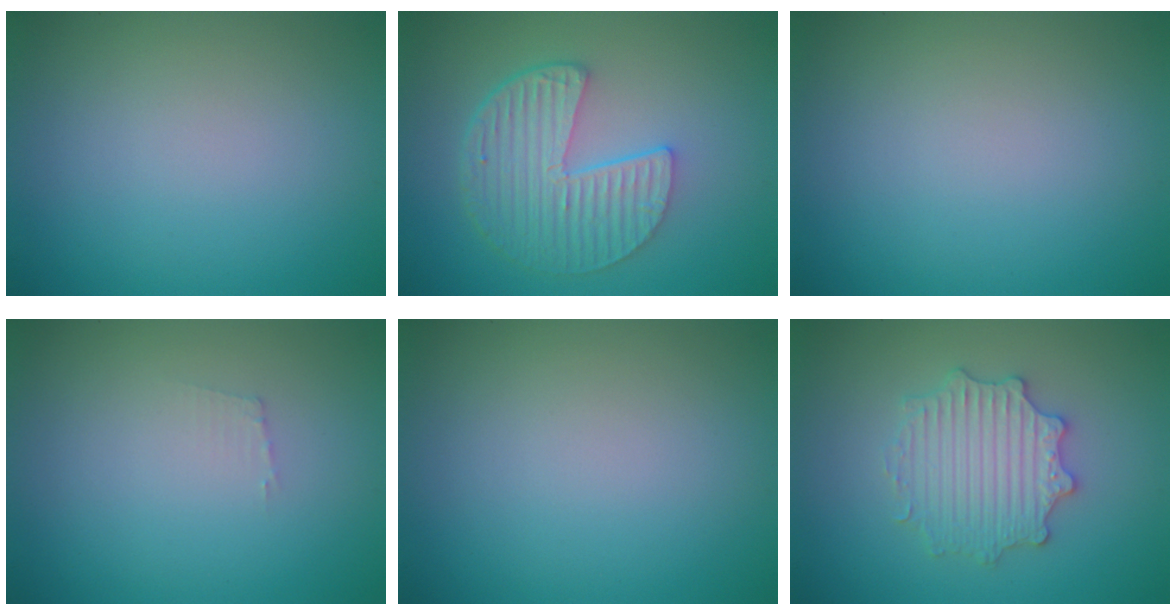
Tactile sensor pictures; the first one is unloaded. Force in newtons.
{"total": 5.8, "press": 4.2, "slide": 4.0}
{"total": 0.0}
{"total": 0.7, "press": 0.7, "slide": 0.1}
{"total": 0.0}
{"total": 3.6, "press": 3.5, "slide": 0.8}